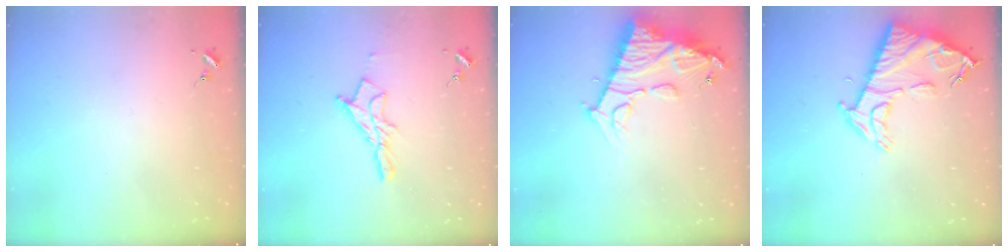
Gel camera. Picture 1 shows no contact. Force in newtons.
{"total": 11.1, "press": 11.1, "slide": 1.1}
{"total": 14.5, "press": 14.4, "slide": 1.4}
{"total": 13.1, "press": 13.0, "slide": 1.1}